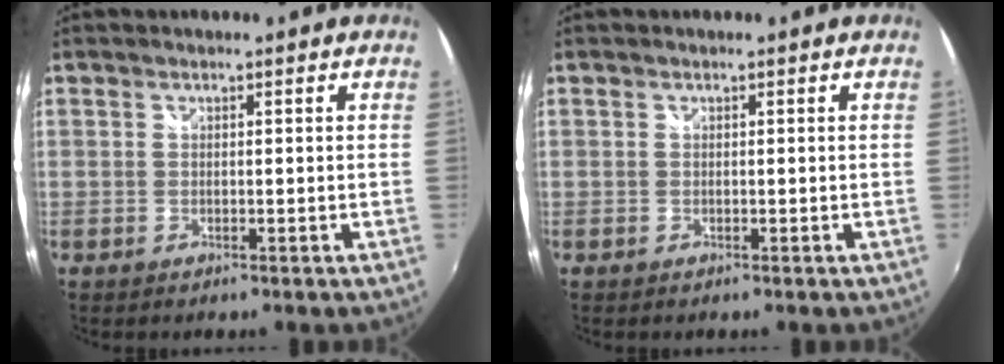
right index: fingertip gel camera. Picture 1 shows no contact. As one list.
[{"total": 0.0}]